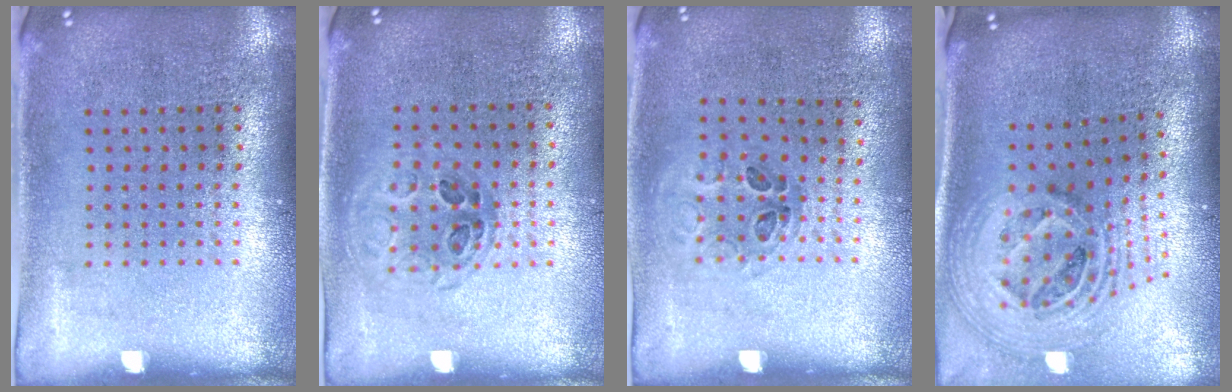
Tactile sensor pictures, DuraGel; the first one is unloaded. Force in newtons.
{"total": 0.9, "press": 0.9, "slide": 0.3}
{"total": 0.9, "press": 0.6, "slide": 0.7}
{"total": 2.6, "press": 1.9, "slide": 1.9}